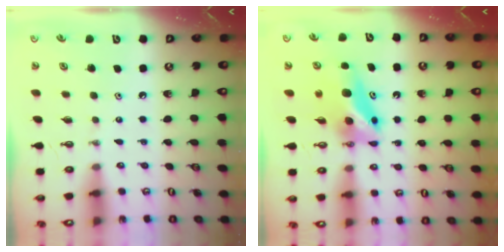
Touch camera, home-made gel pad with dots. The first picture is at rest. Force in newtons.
{"total": 6.4, "press": 6.4, "slide": 0.8}